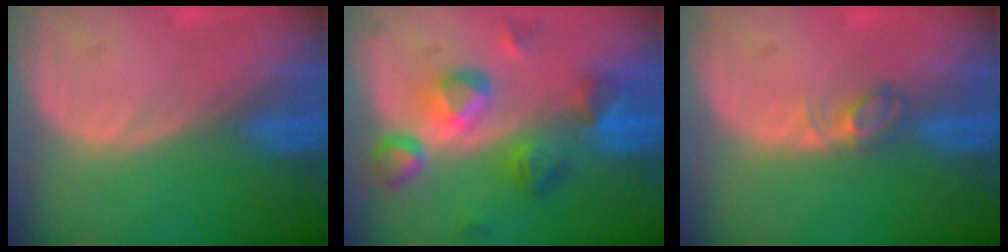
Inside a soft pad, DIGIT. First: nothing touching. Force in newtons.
{"total": 7.7, "press": 7.7, "slide": 0.7}
{"total": 2.4, "press": 2.4, "slide": 0.4}